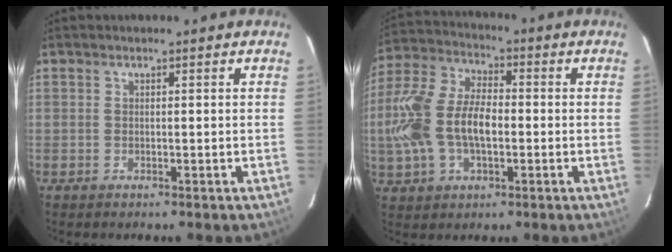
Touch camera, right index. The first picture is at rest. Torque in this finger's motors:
{"motor_torque": [0.55, -0.13, 0.87, 0.21]}